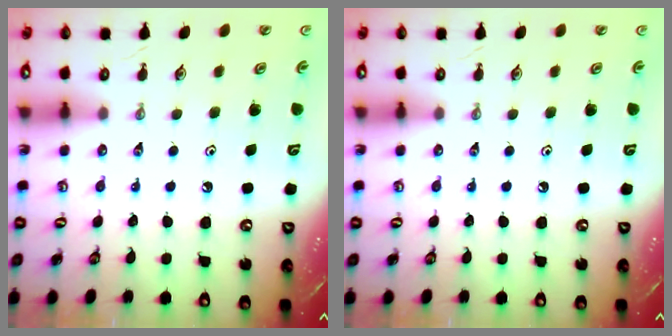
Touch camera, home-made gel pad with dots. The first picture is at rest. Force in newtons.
{"total": 0.0}